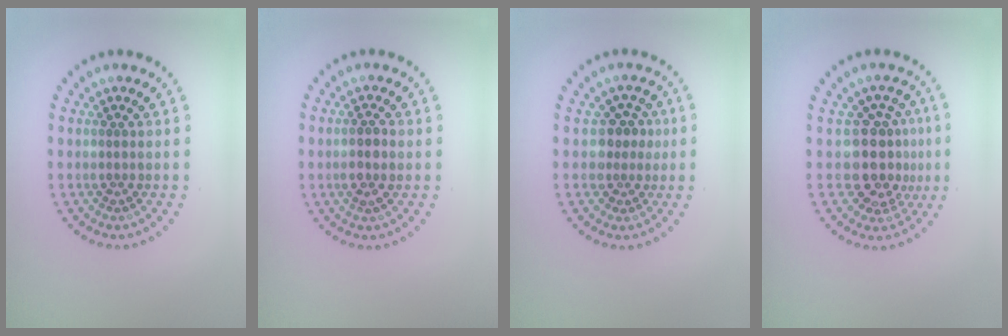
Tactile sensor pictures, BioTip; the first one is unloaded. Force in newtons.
{"total": 1.4, "press": 1.4, "slide": 0.4}
{"total": 2.3, "press": 1.8, "slide": 1.4}
{"total": 4.2, "press": 3.5, "slide": 2.3}